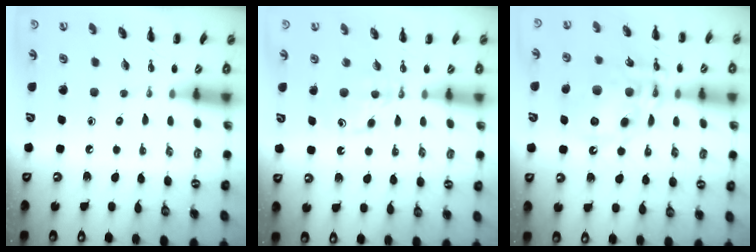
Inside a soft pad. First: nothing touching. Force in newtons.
{"total": 5.2, "press": 4.9, "slide": 1.5}
{"total": 17.0, "press": 16.6, "slide": 3.6}